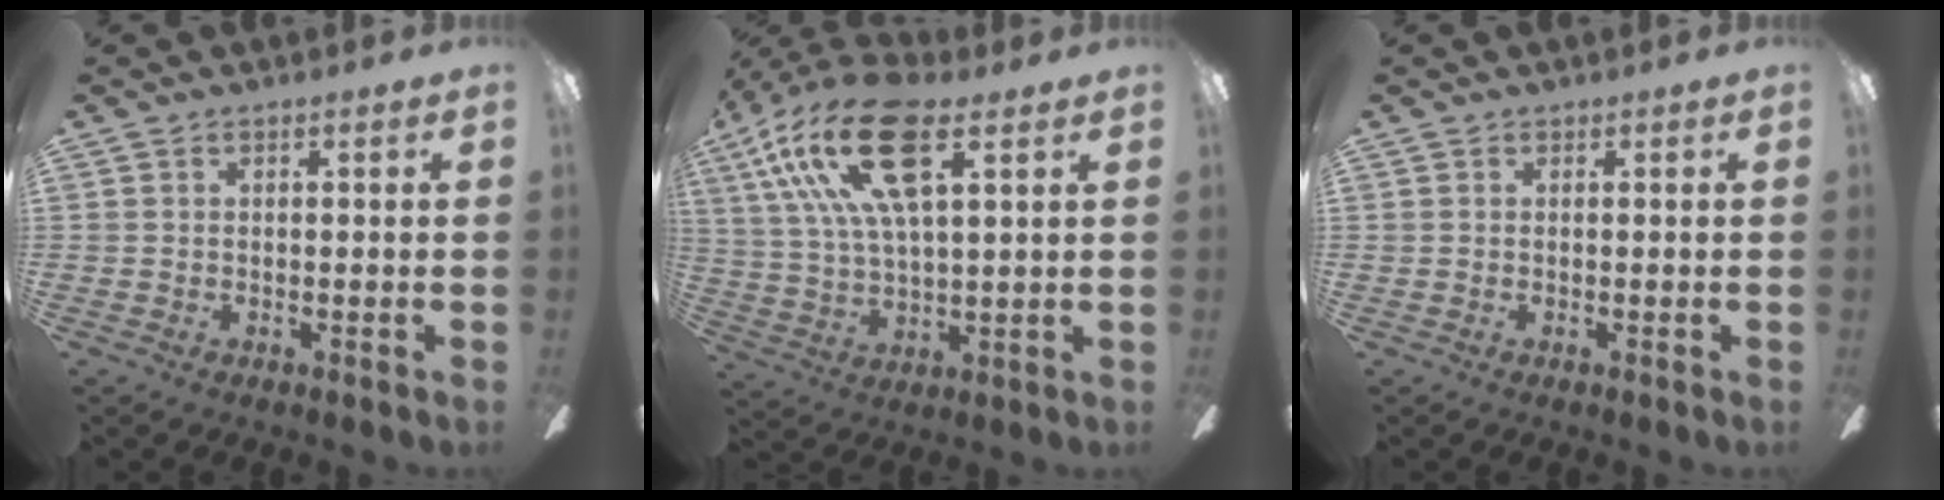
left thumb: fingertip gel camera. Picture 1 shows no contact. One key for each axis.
{"total": 21.0, "fx": 10.9, "fy": 8.4, "fz": 15.9, "tx": -0.324, "ty": -0.030, "tz": 0.183}
{"total": 0.0}